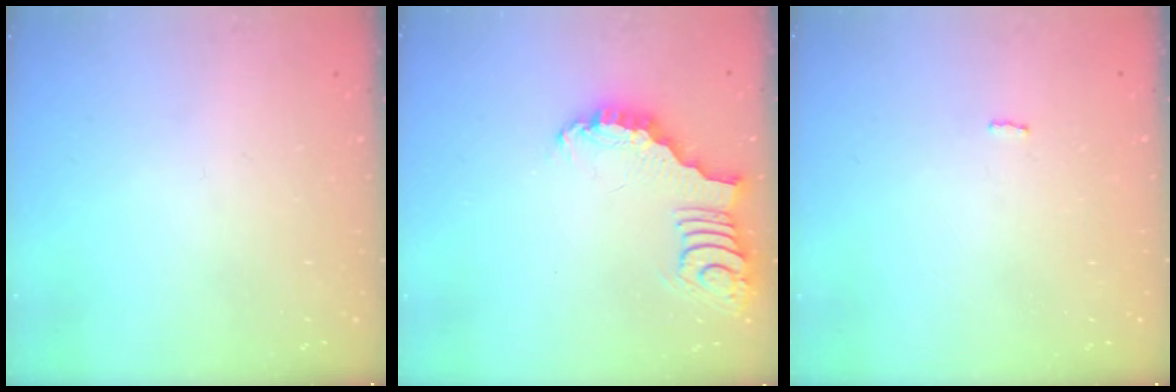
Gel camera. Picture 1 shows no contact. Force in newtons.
{"total": 3.6, "press": 3.5, "slide": 0.5}
{"total": 2.0, "press": 2.0, "slide": 0.3}